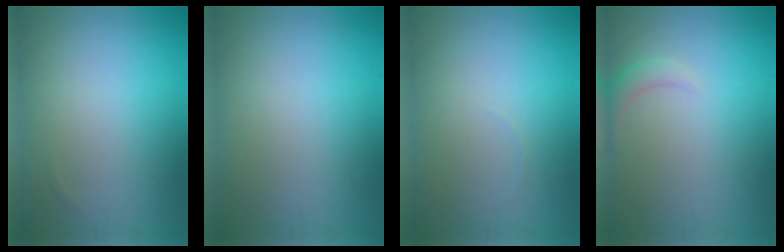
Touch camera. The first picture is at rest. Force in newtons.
{"total": 0.0}
{"total": 0.0}
{"total": 1.6, "press": 1.6, "slide": 0.3}